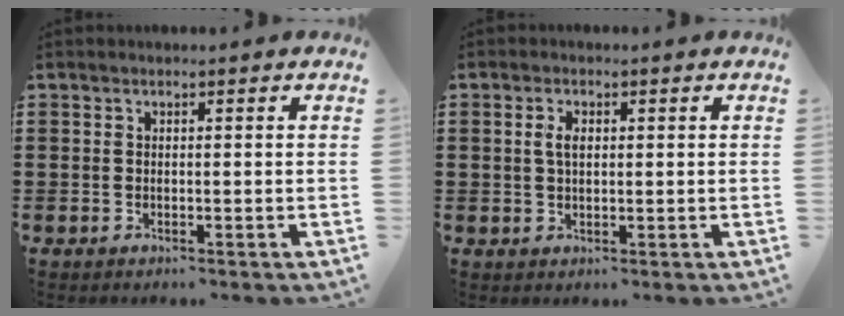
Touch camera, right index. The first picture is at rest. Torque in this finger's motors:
{"motor_torque": [-0.06, 0.02, 0.04, 0.05]}